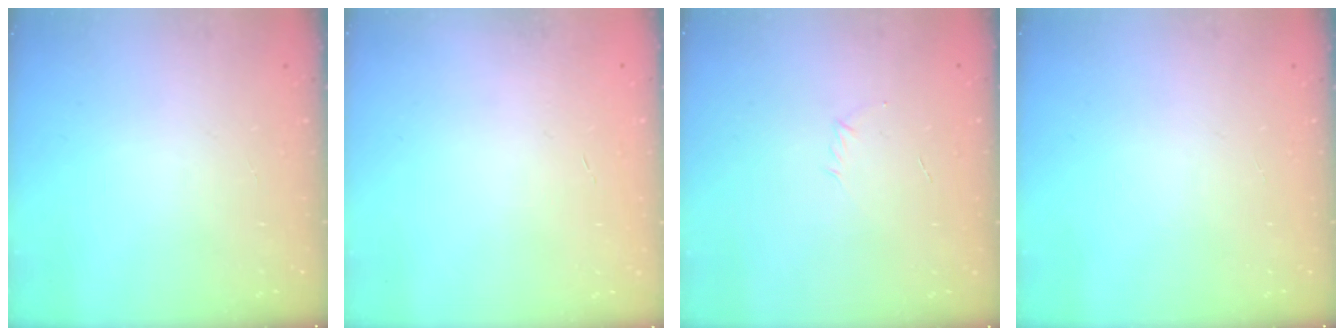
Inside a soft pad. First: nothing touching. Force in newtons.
{"total": 0.0}
{"total": 2.7, "press": 2.6, "slide": 0.7}
{"total": 0.0}